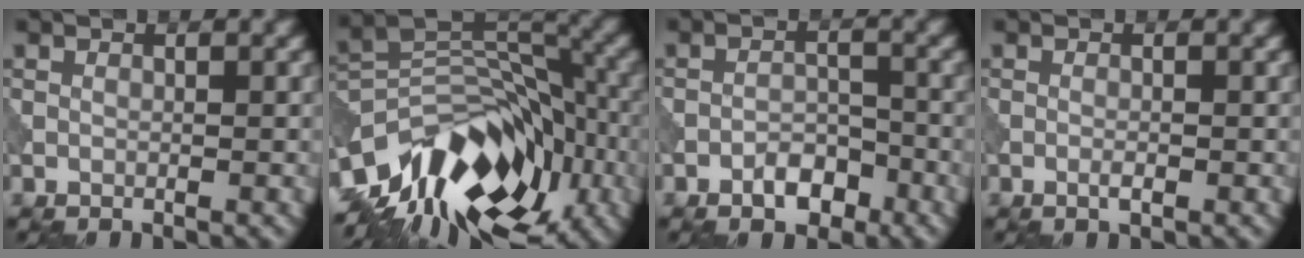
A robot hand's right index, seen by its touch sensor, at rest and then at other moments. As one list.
[{"total": 13.5, "force": [-8.0, 7.6, 7.7], "torque": [-0.135, 0.018, -0.144]}, {"total": 2.9, "force": [-1.9, 1.5, 1.6], "torque": [-0.020, 0.008, -0.033]}, {"total": 0.9, "force": [-0.4, 0.2, 0.8], "torque": [-0.015, -0.002, -0.008]}]